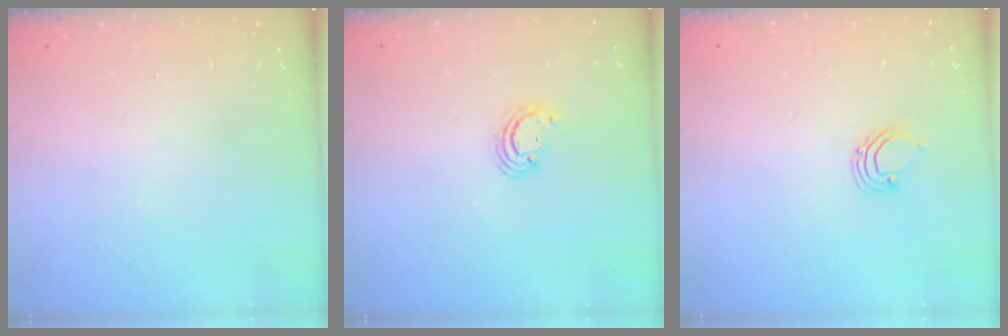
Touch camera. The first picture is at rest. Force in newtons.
{"total": 3.2, "press": 3.1, "slide": 0.3}
{"total": 3.8, "press": 3.8, "slide": 0.3}